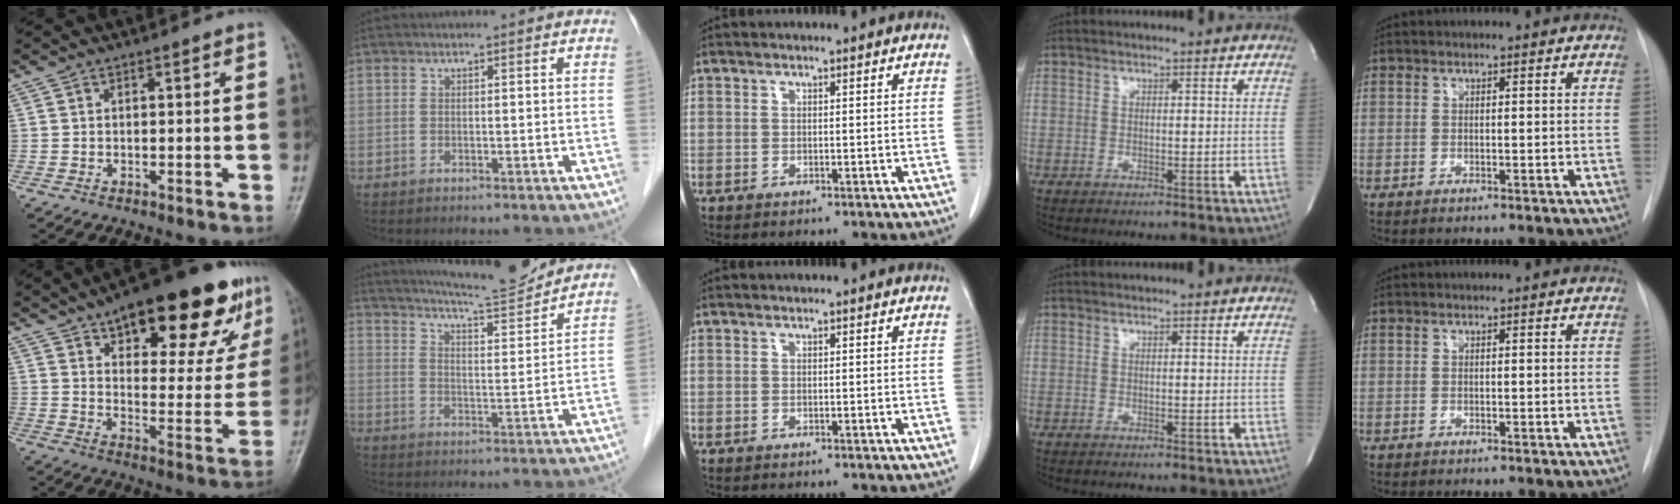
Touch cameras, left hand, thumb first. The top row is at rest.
{"thumb": {"total": 25.6, "force": [15.4, 10.2, 17.8], "torque": [-0.201, -0.034, 0.218]}, "index": {"total": 13.3, "force": [12.5, 0.1, 4.4], "torque": [-0.079, -0.004, 0.186]}}